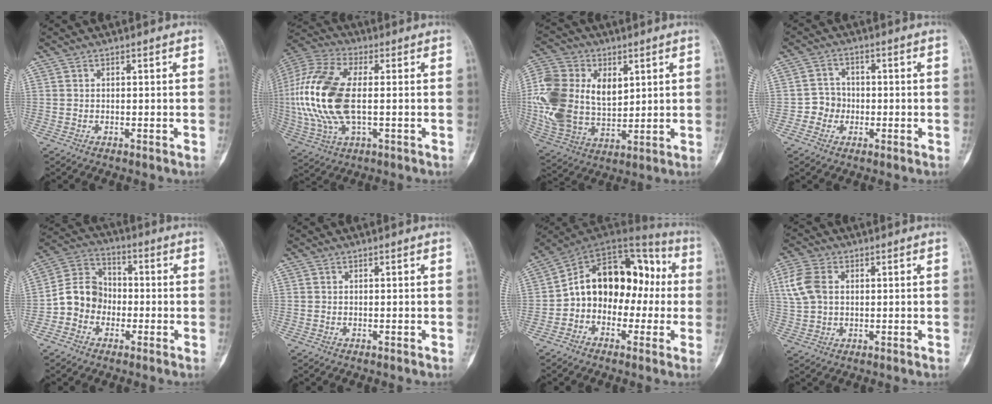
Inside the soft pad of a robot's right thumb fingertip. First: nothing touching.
{"total": 19.7, "force": [-0.1, 9.8, 17.1], "torque": [-0.388, 0.005, 0.000]}
{"total": 20.4, "force": [3.3, 14.0, 14.5], "torque": [-0.301, -0.011, 0.067]}
{"total": 4.1, "force": [-1.1, 3.9, 0.8], "torque": [0.013, 0.013, -0.028]}
{"total": 9.3, "force": [-2.4, 8.0, 4.0], "torque": [-0.051, 0.037, -0.059]}
{"total": 0.0}
{"total": 17.3, "force": [-0.6, 12.2, 12.3], "torque": [-0.138, 0.061, -0.021]}
{"total": 7.8, "force": [1.8, 5.4, 5.3], "torque": [-0.117, 0.007, 0.037]}